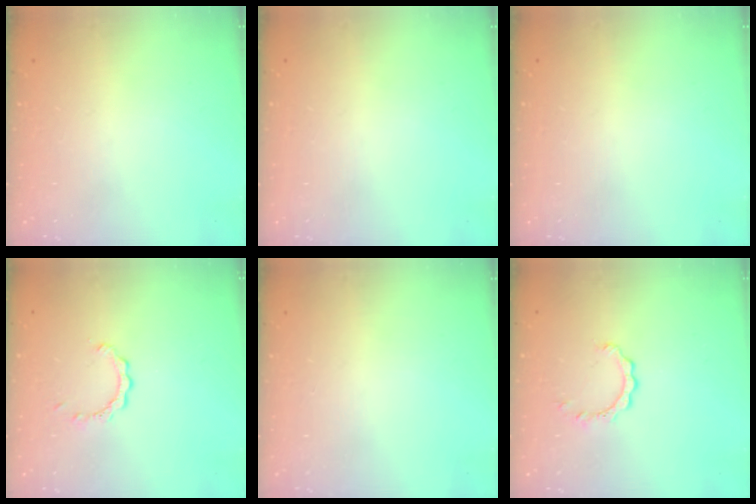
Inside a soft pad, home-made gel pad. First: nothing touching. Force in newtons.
{"total": 0.0}
{"total": 0.0}
{"total": 2.1, "press": 2.1, "slide": 0.1}
{"total": 0.0}
{"total": 2.2, "press": 2.2, "slide": 0.1}